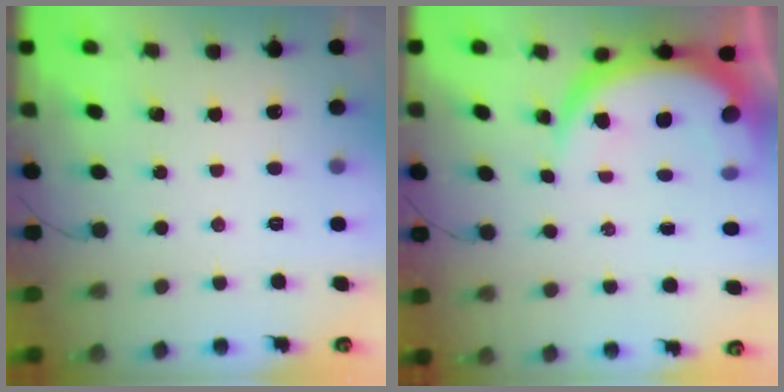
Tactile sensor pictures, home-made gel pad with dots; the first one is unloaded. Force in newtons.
{"total": 10.2, "press": 10.2, "slide": 1.0}